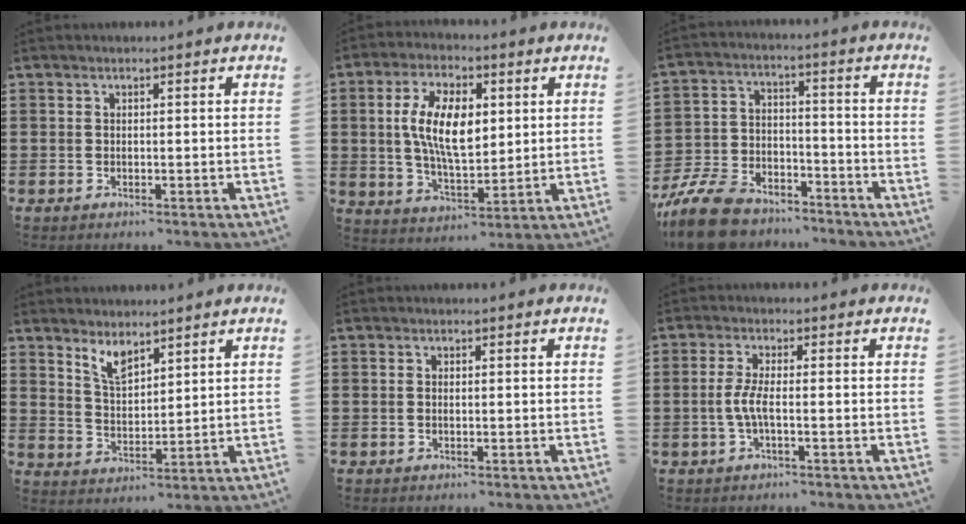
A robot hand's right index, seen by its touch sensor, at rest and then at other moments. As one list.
[{"total": 10.5, "force": [1.7, 5.0, 9.1], "torque": [-0.191, 0.012, 0.028]}, {"total": 11.2, "force": [-9.7, 3.7, 4.3], "torque": [-0.102, 0.035, -0.192]}, {"total": 4.3, "force": [3.7, 1.3, 1.8], "torque": [-0.047, -0.006, 0.068]}, {"total": 0.7, "force": [0.0, 0.1, 0.6], "torque": [-0.015, -0.005, 0.002]}, {"total": 3.8, "force": [-0.9, 0.6, 3.6], "torque": [-0.095, -0.009, -0.027]}]